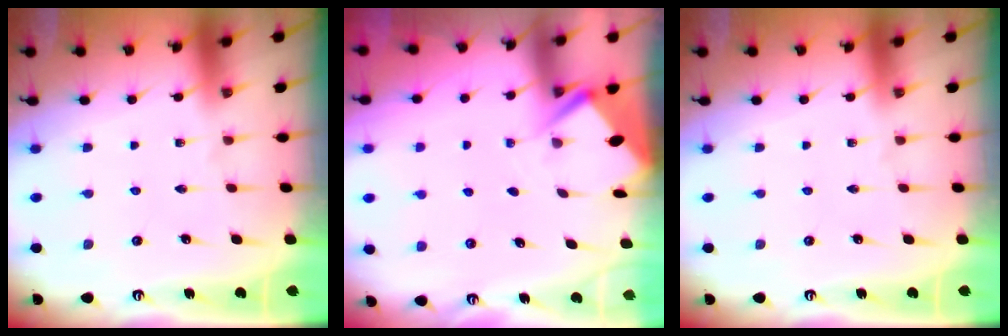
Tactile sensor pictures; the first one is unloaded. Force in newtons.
{"total": 3.0, "press": 2.9, "slide": 0.4}
{"total": 0.0}